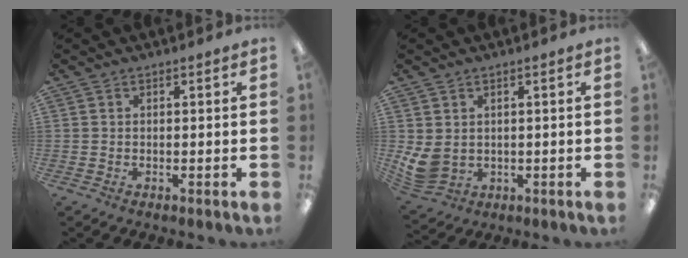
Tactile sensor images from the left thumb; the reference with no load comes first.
{"total": 5.7, "force": [1.2, 4.4, 3.3], "torque": [-0.090, -0.008, 0.026]}